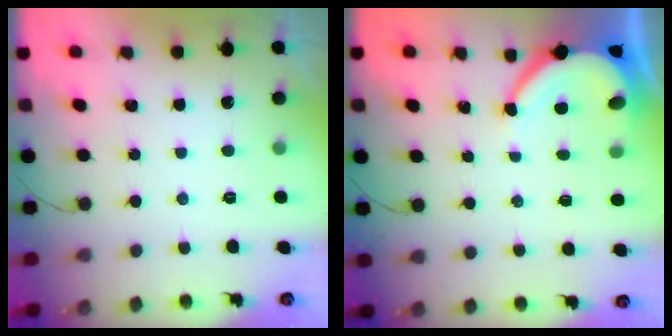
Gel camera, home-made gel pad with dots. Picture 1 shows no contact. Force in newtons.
{"total": 6.4, "press": 6.4, "slide": 0.5}